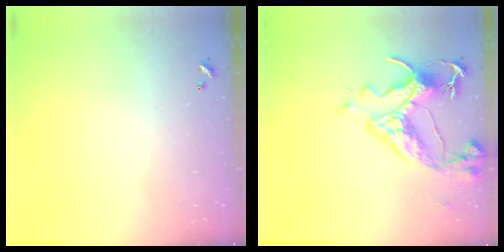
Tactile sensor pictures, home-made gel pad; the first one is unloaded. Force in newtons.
{"total": 10.7, "press": 10.5, "slide": 1.8}